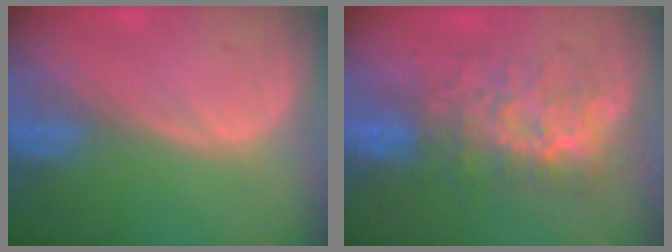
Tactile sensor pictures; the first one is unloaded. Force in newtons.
{"total": 7.9, "press": 7.7, "slide": 1.6}